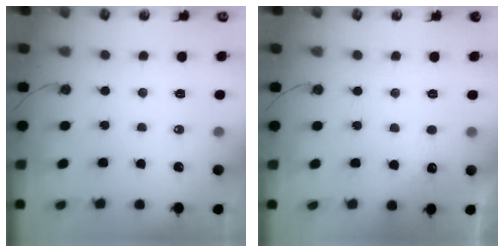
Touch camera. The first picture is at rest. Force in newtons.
{"total": 4.0, "press": 3.8, "slide": 1.1}